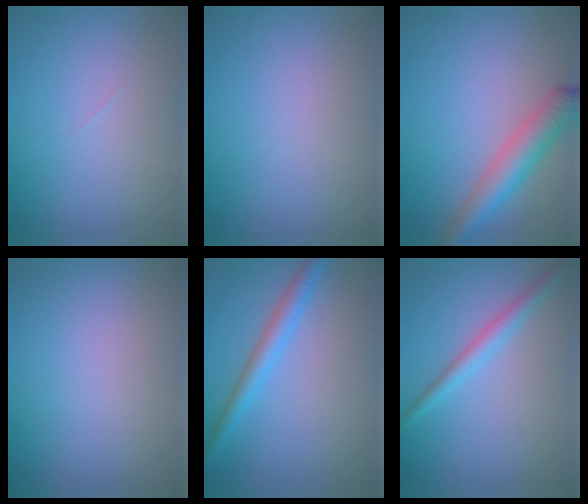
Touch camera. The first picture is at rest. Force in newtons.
{"total": 0.0}
{"total": 4.3, "press": 4.3, "slide": 0.1}
{"total": 0.0}
{"total": 2.6, "press": 2.6, "slide": 0.0}
{"total": 2.1, "press": 2.1, "slide": 0.1}